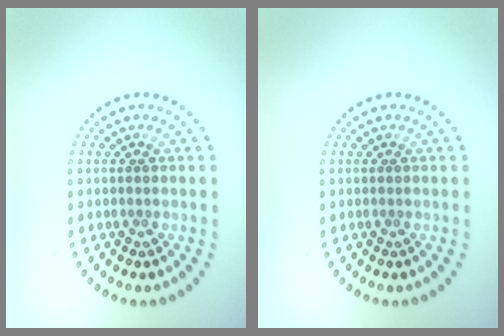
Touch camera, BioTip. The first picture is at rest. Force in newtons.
{"total": 0.0}